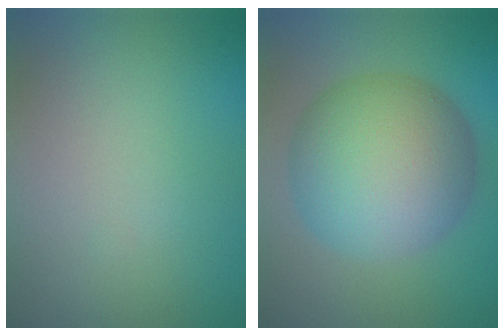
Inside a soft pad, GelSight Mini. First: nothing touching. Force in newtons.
{"total": 11.1, "press": 11.1, "slide": 0.3}